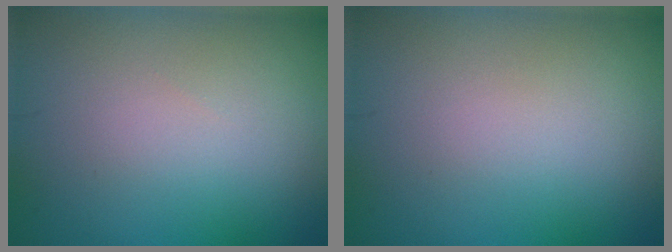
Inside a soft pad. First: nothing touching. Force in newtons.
{"total": 0.0}